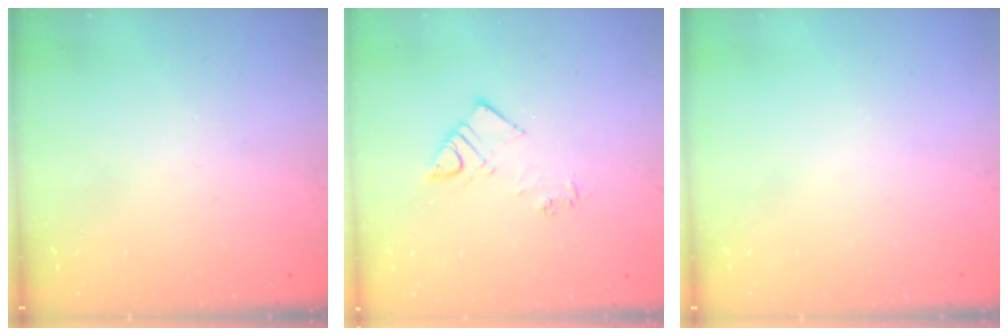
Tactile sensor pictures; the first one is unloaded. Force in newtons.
{"total": 7.3, "press": 7.2, "slide": 0.7}
{"total": 0.0}